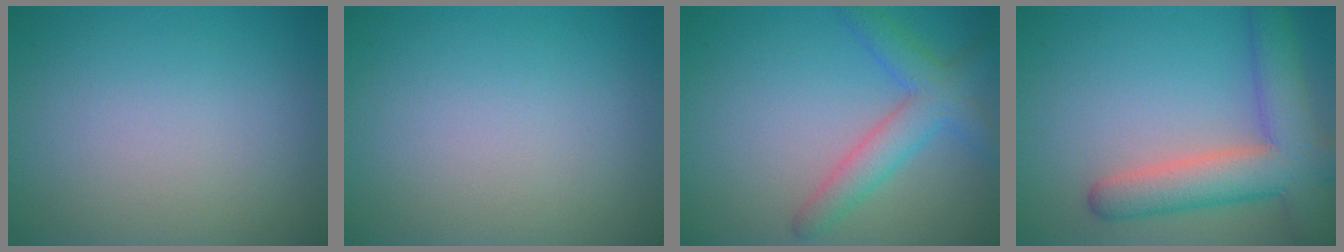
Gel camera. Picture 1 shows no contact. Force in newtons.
{"total": 0.0}
{"total": 4.2, "press": 4.2, "slide": 0.2}
{"total": 7.4, "press": 7.4, "slide": 0.5}